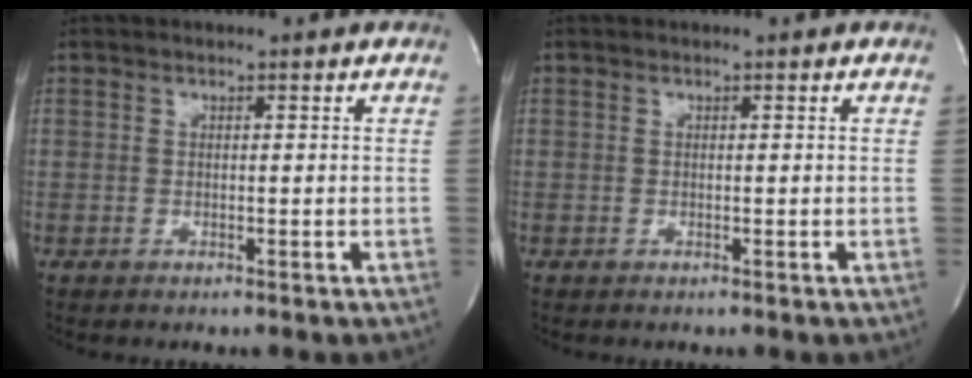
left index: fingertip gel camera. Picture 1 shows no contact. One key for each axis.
{"total": 0.0}